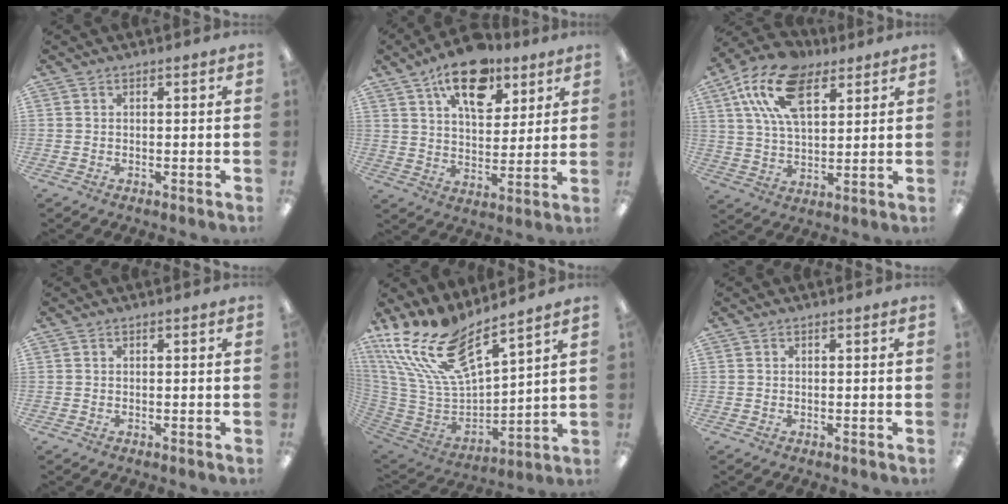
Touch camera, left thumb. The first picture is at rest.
{"total": 15.7, "force": [9.9, 8.1, 9.1], "torque": [-0.128, -0.044, 0.171]}
{"total": 18.0, "force": [9.1, 10.0, 11.9], "torque": [-0.230, -0.016, 0.162]}
{"total": 0.0}
{"total": 19.5, "force": [14.1, 7.1, 11.5], "torque": [-0.253, -0.101, 0.250]}
{"total": 0.0}